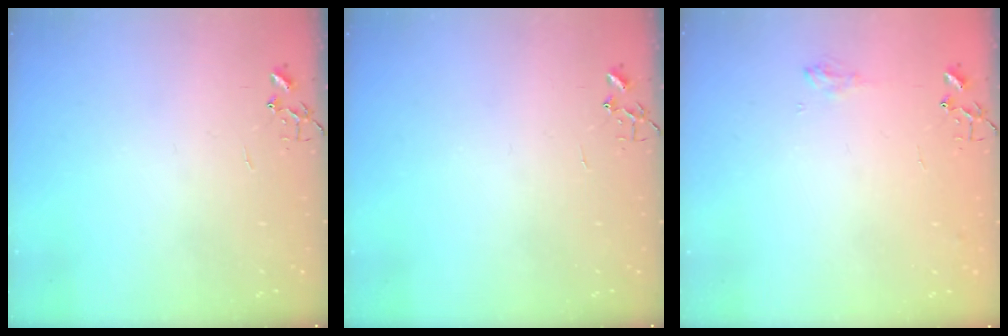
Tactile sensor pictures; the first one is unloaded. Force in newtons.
{"total": 0.0}
{"total": 5.8, "press": 5.7, "slide": 0.7}